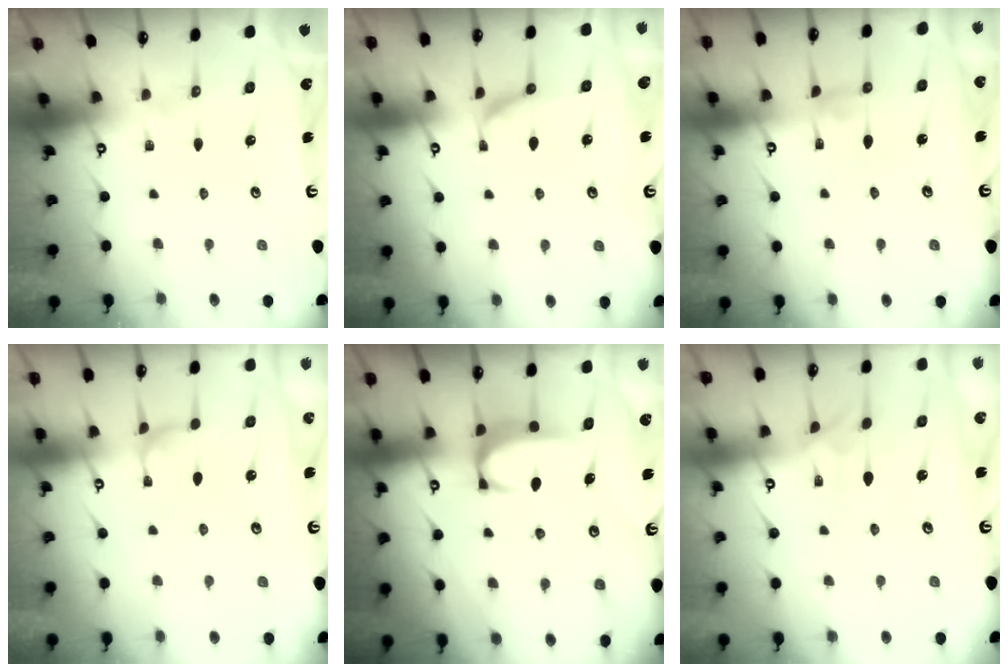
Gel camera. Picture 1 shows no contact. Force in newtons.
{"total": 2.3, "press": 2.0, "slide": 1.1}
{"total": 0.6, "press": 0.6, "slide": 0.3}
{"total": 2.8, "press": 2.8, "slide": 0.2}
{"total": 2.5, "press": 2.4, "slide": 0.6}
{"total": 0.8, "press": 0.0, "slide": 0.8}